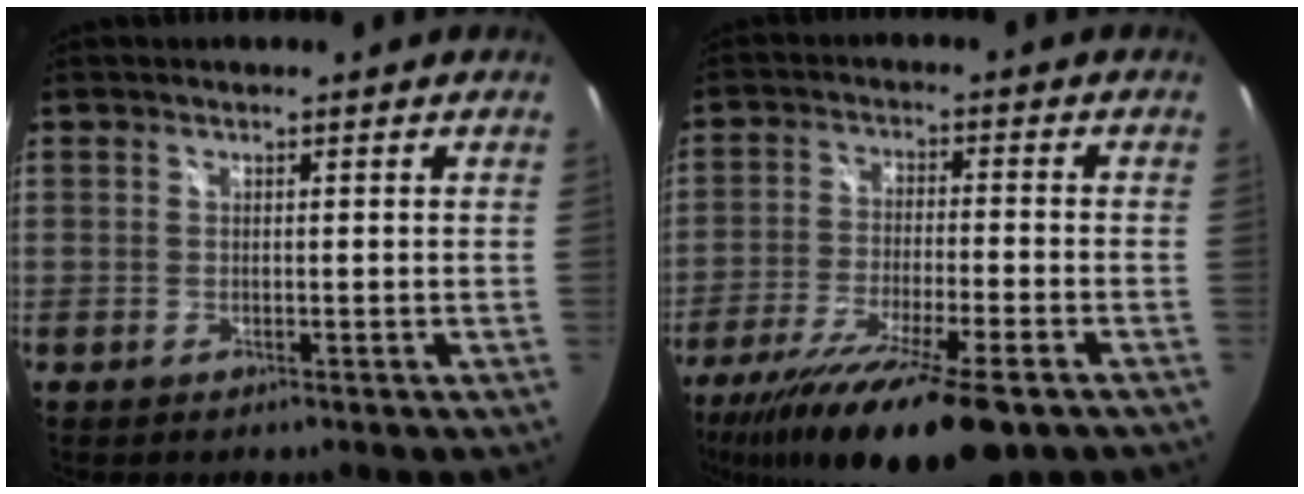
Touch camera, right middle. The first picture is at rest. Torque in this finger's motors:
{"motor_torque": [1.25, -0.89, 0.75, 0.21]}